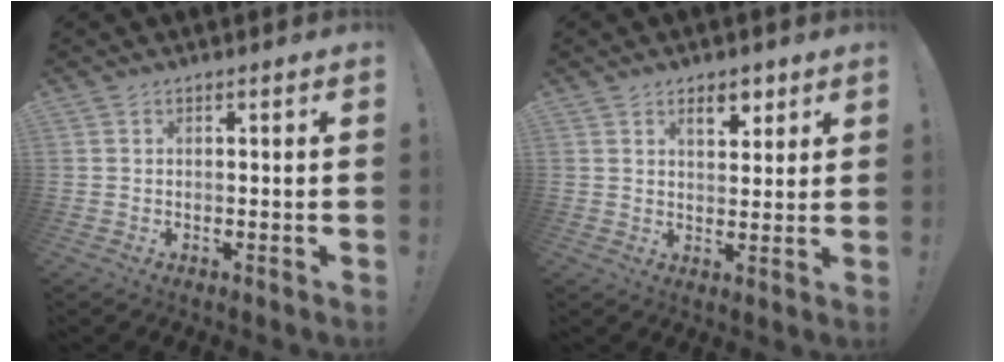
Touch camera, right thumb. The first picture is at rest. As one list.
[{"total": 5.9, "force": [3.5, 3.1, 3.6], "torque": [-0.040, -0.013, 0.058]}]